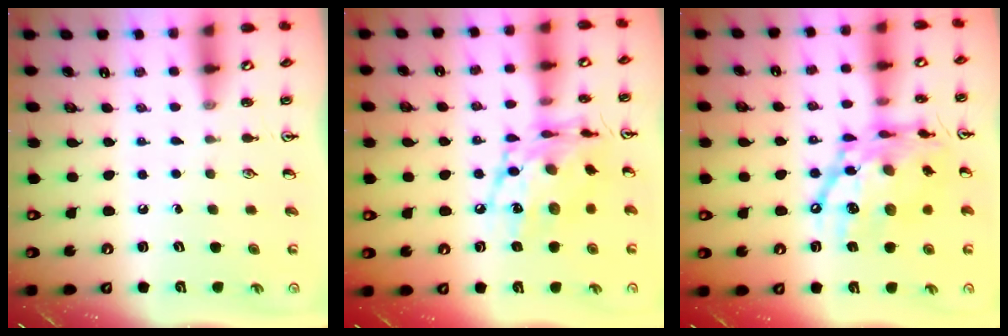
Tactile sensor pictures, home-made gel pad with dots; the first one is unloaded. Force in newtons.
{"total": 16.0, "press": 16.0, "slide": 1.5}
{"total": 20.1, "press": 20.1, "slide": 1.7}